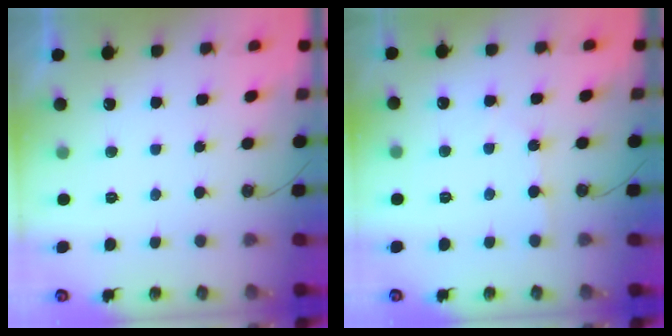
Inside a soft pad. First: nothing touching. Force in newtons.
{"total": 2.7, "press": 2.7, "slide": 0.3}